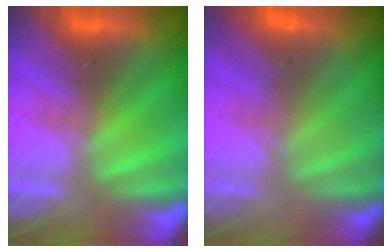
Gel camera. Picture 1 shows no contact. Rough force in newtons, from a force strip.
{"total": 2.7}